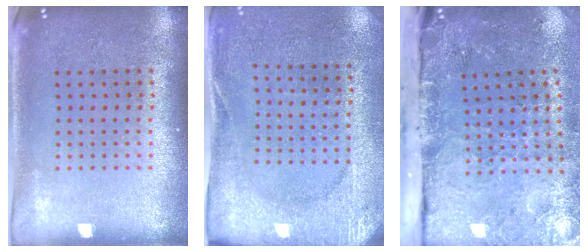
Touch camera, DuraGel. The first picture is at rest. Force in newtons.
{"total": 2.6, "press": 2.4, "slide": 1.0}
{"total": 4.8, "press": 3.6, "slide": 3.1}